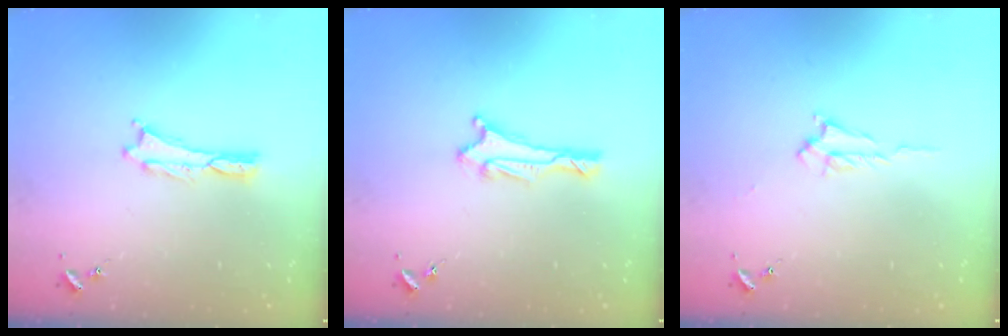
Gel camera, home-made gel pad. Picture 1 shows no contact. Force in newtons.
{"total": 2.0, "press": 1.8, "slide": 0.8}
{"total": 1.7, "press": 1.7, "slide": 0.3}